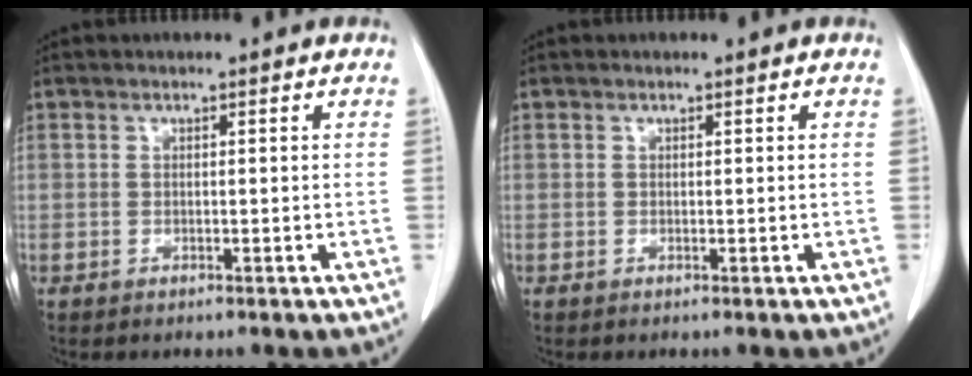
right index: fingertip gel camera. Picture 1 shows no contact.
{"total": 0.0}